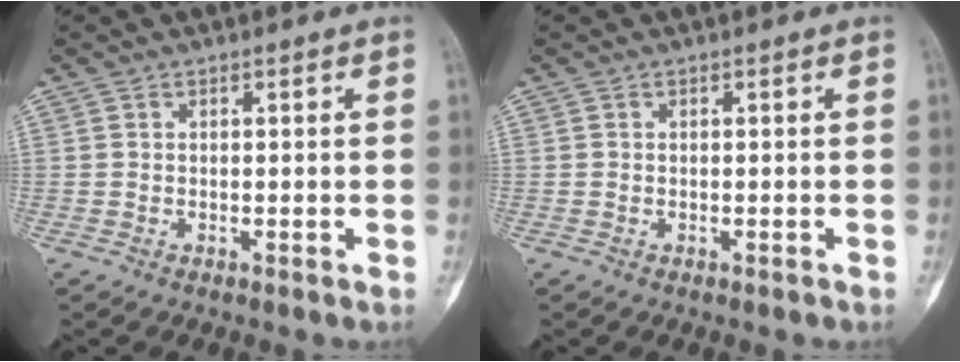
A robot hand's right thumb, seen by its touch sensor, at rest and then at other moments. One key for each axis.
{"total": 0.0}